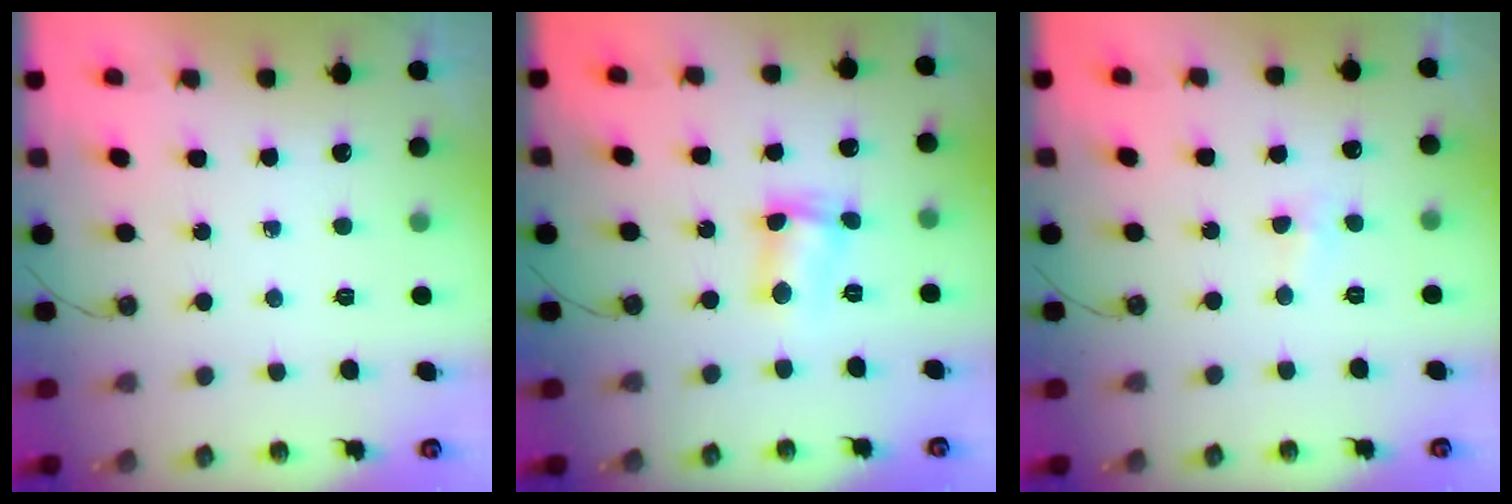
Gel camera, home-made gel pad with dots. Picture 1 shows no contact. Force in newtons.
{"total": 4.4, "press": 4.3, "slide": 1.0}
{"total": 2.4, "press": 2.3, "slide": 0.4}